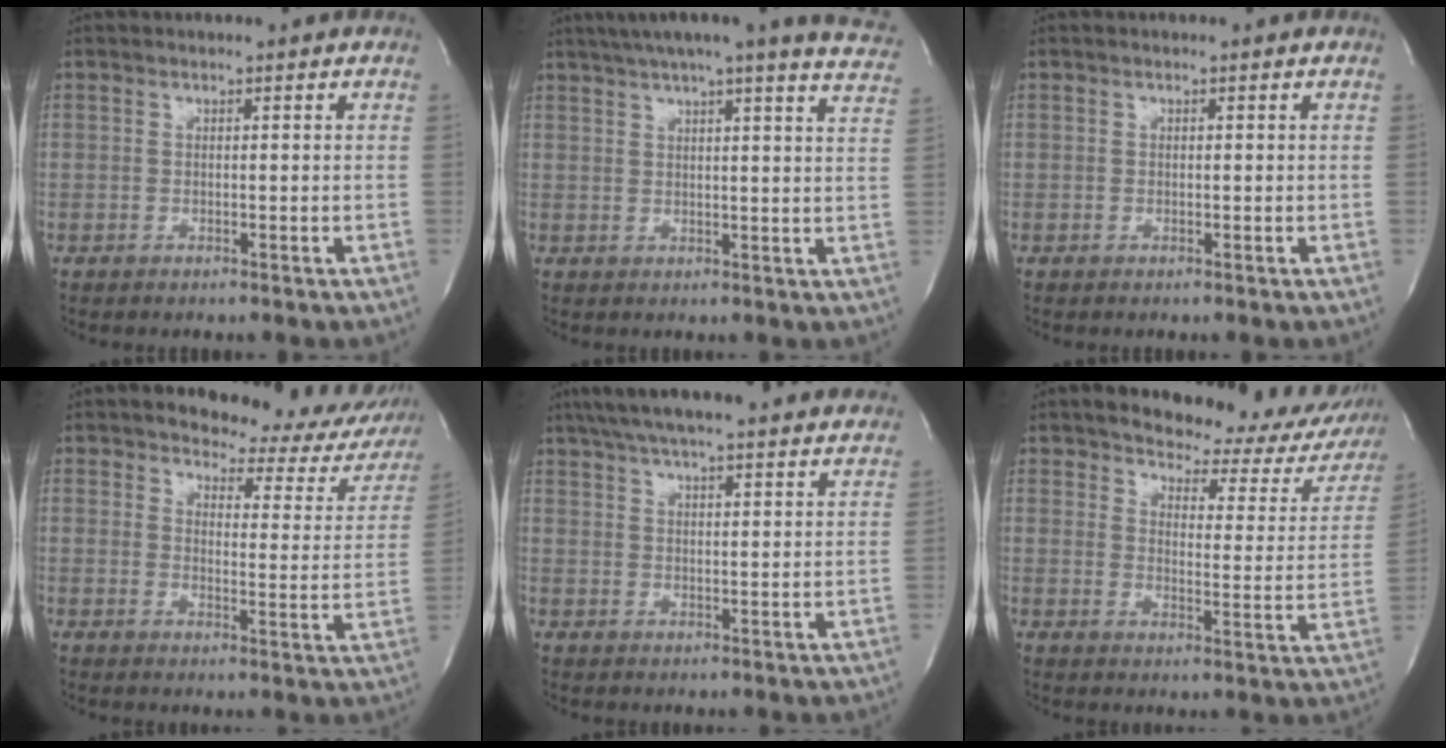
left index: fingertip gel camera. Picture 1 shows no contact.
{"total": 19.4, "force": [17.3, 0.4, 8.8], "torque": [-0.126, -0.030, 0.201]}
{"total": 0.0}
{"total": 16.4, "force": [14.8, 5.3, 4.4], "torque": [-0.021, -0.049, 0.153]}
{"total": 25.7, "force": [22.8, 2.9, 11.7], "torque": [-0.198, 0.016, 0.296]}
{"total": 18.9, "force": [17.2, 5.6, 5.4], "torque": [-0.044, -0.057, 0.189]}